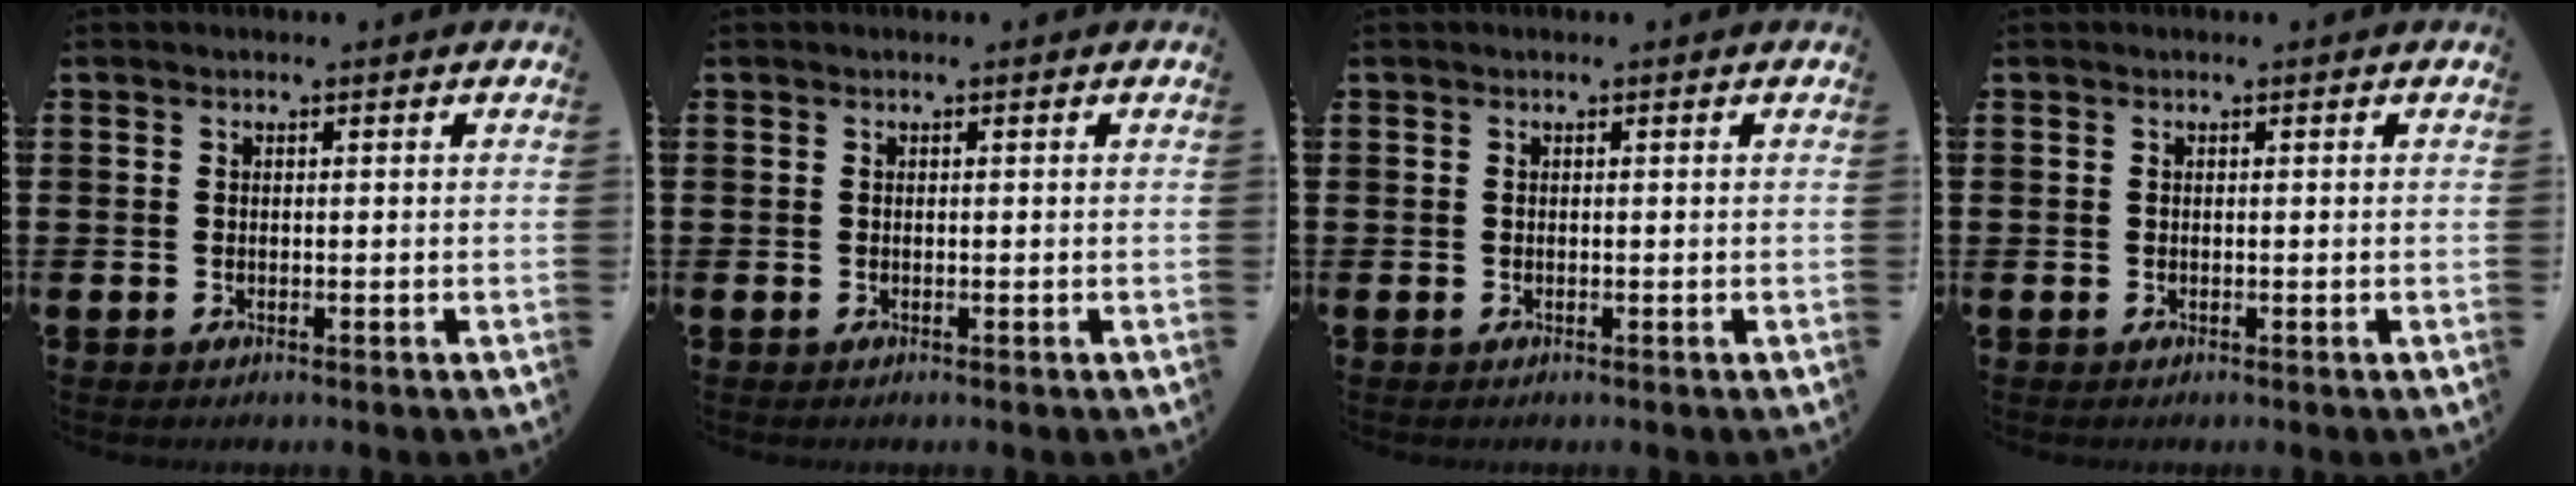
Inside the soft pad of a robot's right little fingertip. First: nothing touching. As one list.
[{"total": 0.0}, {"total": 0.0}, {"total": 0.0}]